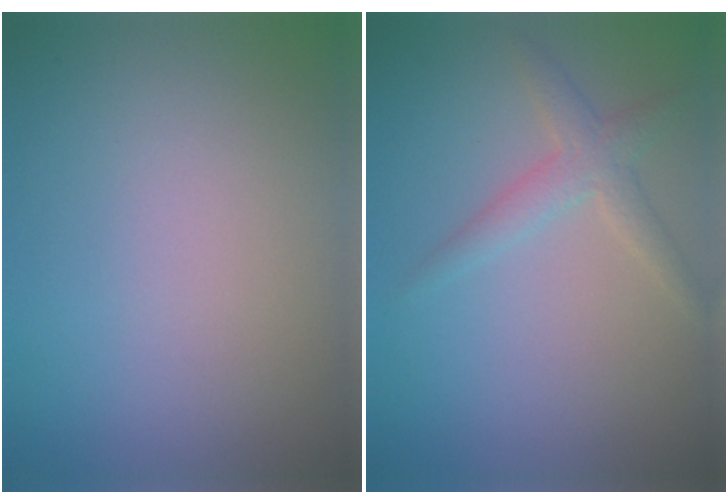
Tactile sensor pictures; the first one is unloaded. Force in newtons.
{"total": 2.4, "press": 2.4, "slide": 0.1}